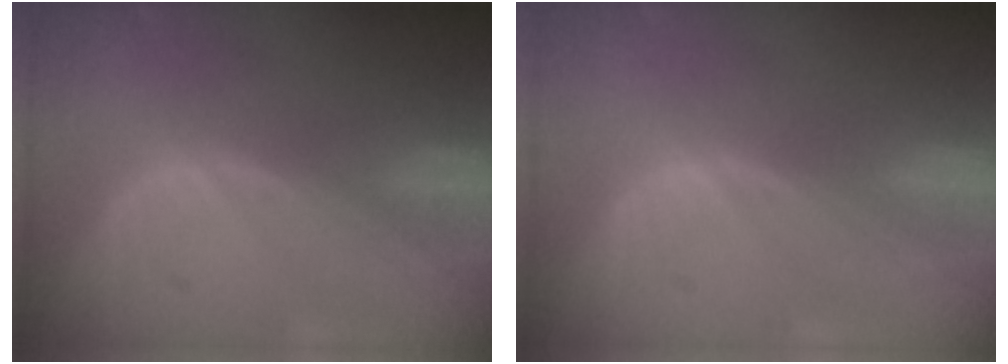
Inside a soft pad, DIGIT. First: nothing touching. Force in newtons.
{"total": 0.0}